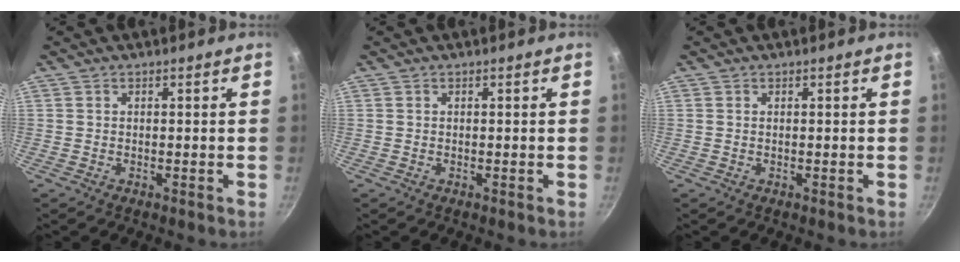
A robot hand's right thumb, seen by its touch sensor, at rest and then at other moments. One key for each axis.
{"total": 0.0}
{"total": 0.0}